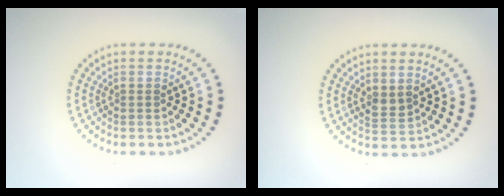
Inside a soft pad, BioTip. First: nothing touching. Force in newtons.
{"total": 1.4, "press": 1.3, "slide": 0.6}